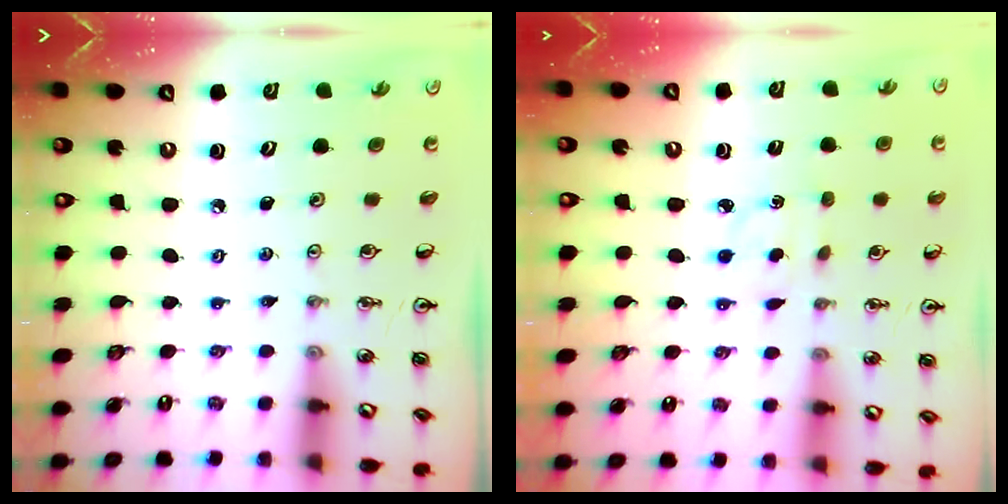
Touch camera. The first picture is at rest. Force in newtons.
{"total": 2.7, "press": 2.6, "slide": 0.4}